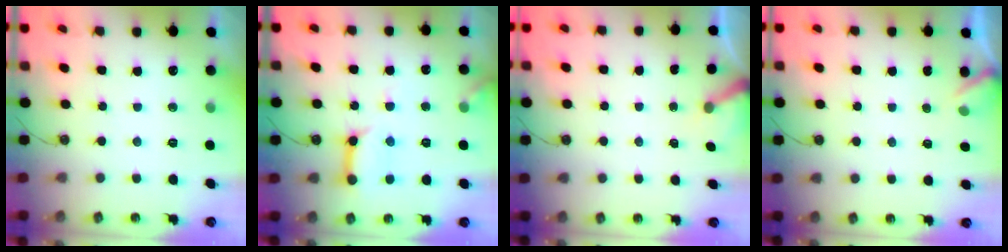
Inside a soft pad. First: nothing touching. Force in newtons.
{"total": 11.8, "press": 11.8, "slide": 1.2}
{"total": 2.5, "press": 2.5, "slide": 0.3}
{"total": 2.9, "press": 2.9, "slide": 0.3}